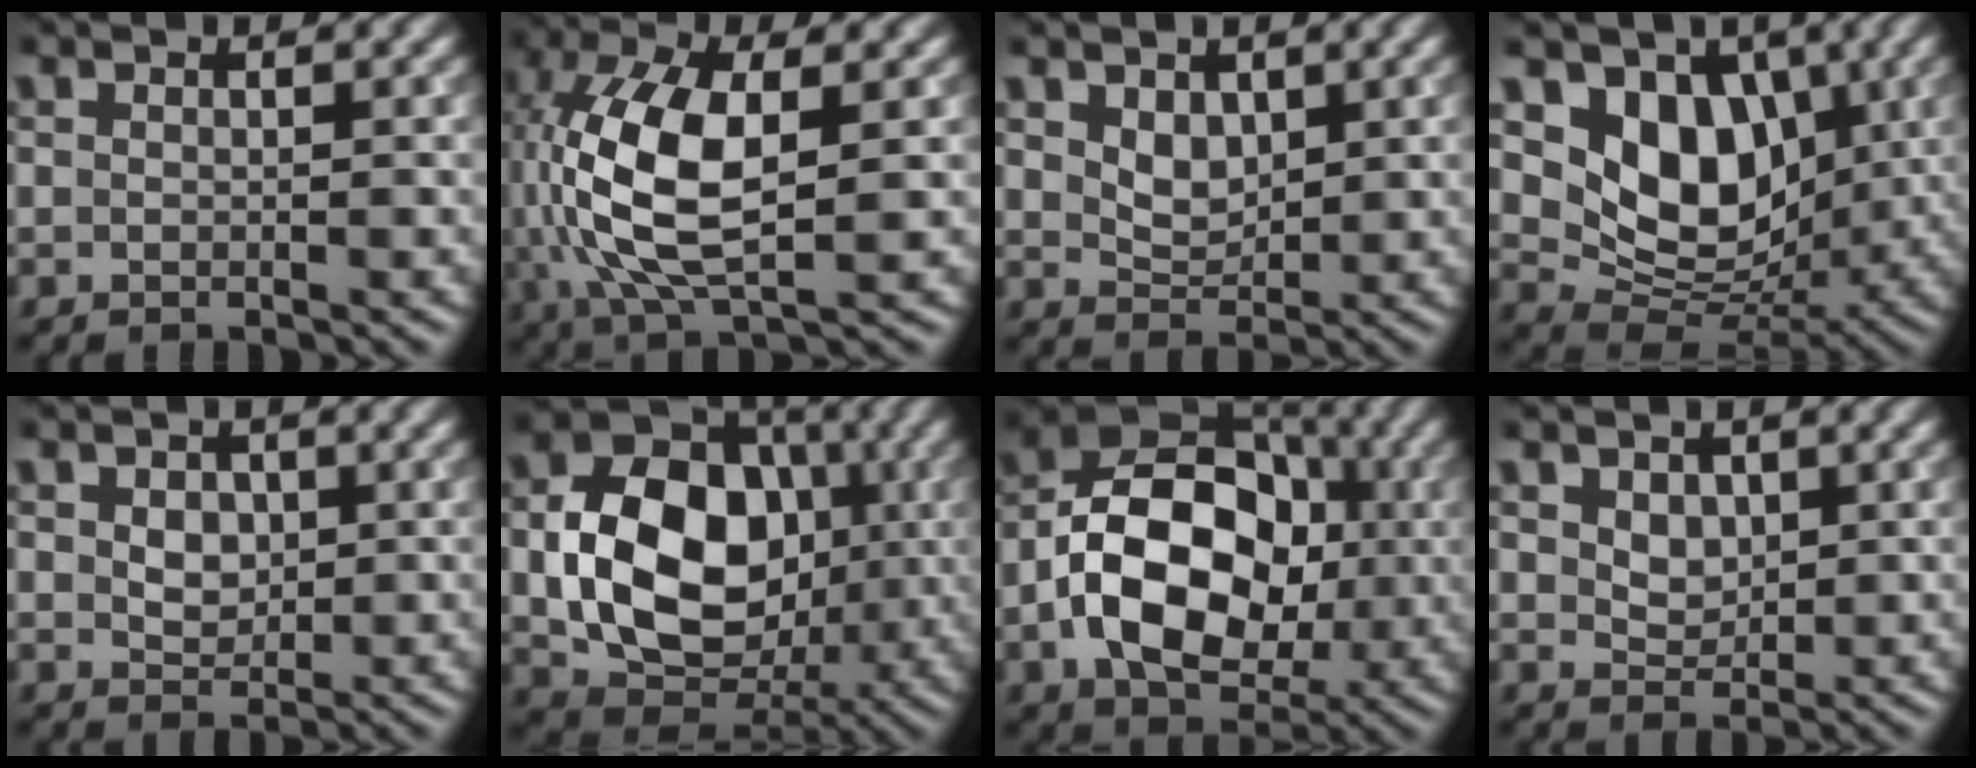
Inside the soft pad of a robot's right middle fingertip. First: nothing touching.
{"total": 10.4, "force": [0.8, 4.9, 9.1], "torque": [-0.201, -0.001, 0.016]}
{"total": 2.4, "force": [1.1, 1.6, 1.3], "torque": [-0.027, -0.007, 0.024]}
{"total": 8.7, "force": [2.4, 6.3, 5.5], "torque": [-0.093, -0.023, 0.038]}
{"total": 2.4, "force": [0.5, 1.8, 1.5], "torque": [-0.025, 0.001, 0.006]}
{"total": 11.8, "force": [-0.5, 8.9, 7.8], "torque": [-0.142, 0.003, -0.009]}
{"total": 12.7, "force": [-1.8, 8.9, 8.9], "torque": [-0.153, 0.002, -0.043]}
{"total": 2.2, "force": [0.9, 1.6, 1.2], "torque": [-0.023, -0.007, 0.018]}